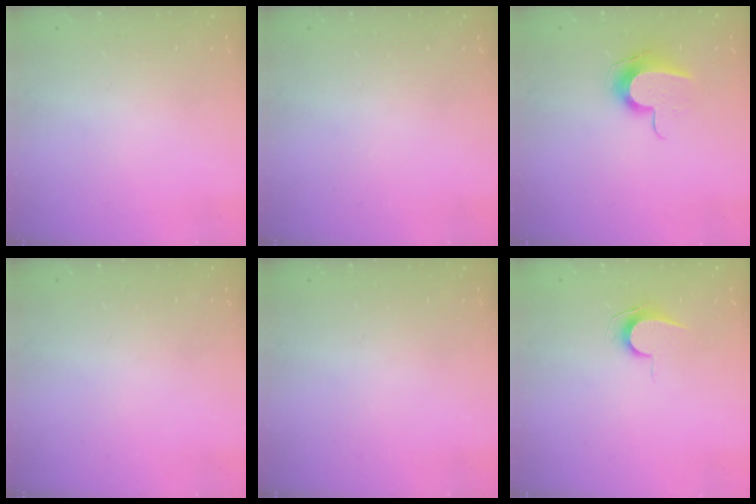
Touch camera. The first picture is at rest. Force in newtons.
{"total": 0.0}
{"total": 10.7, "press": 10.6, "slide": 0.8}
{"total": 0.0}
{"total": 0.0}
{"total": 7.0, "press": 7.0, "slide": 0.6}